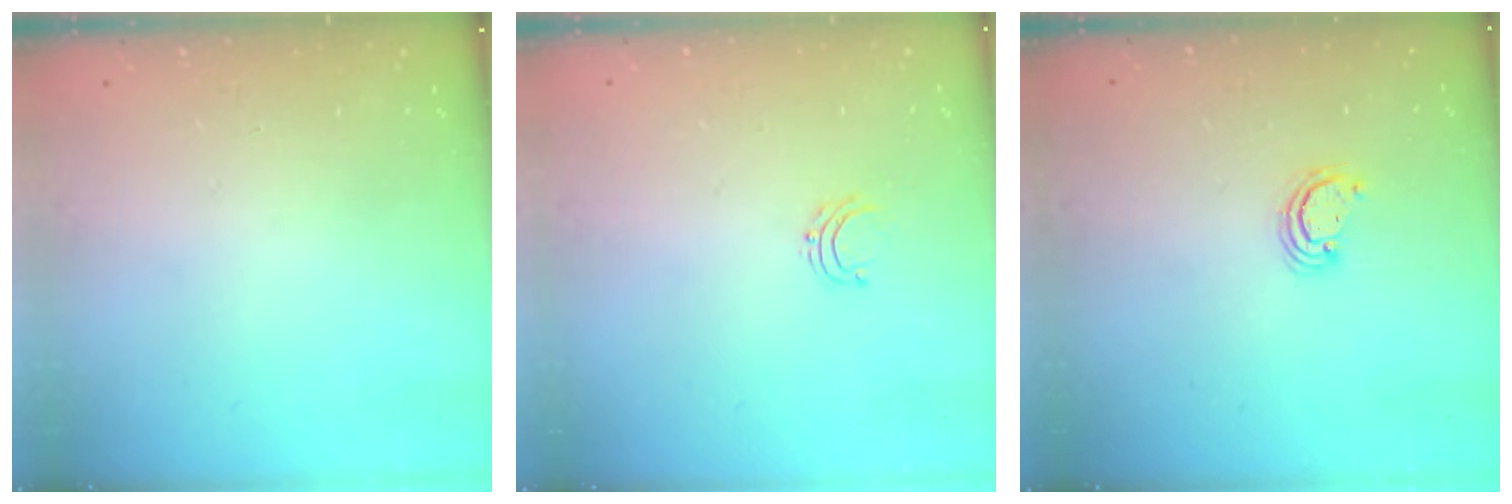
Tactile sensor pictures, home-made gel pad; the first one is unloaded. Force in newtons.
{"total": 3.7, "press": 3.7, "slide": 0.3}
{"total": 2.3, "press": 2.3, "slide": 0.3}